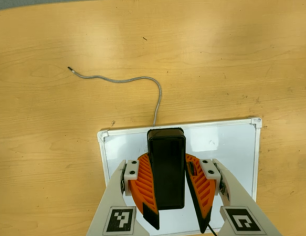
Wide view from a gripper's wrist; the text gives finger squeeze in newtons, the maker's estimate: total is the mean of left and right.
{"total": 9.7, "left": 9.4, "right": 10.1}